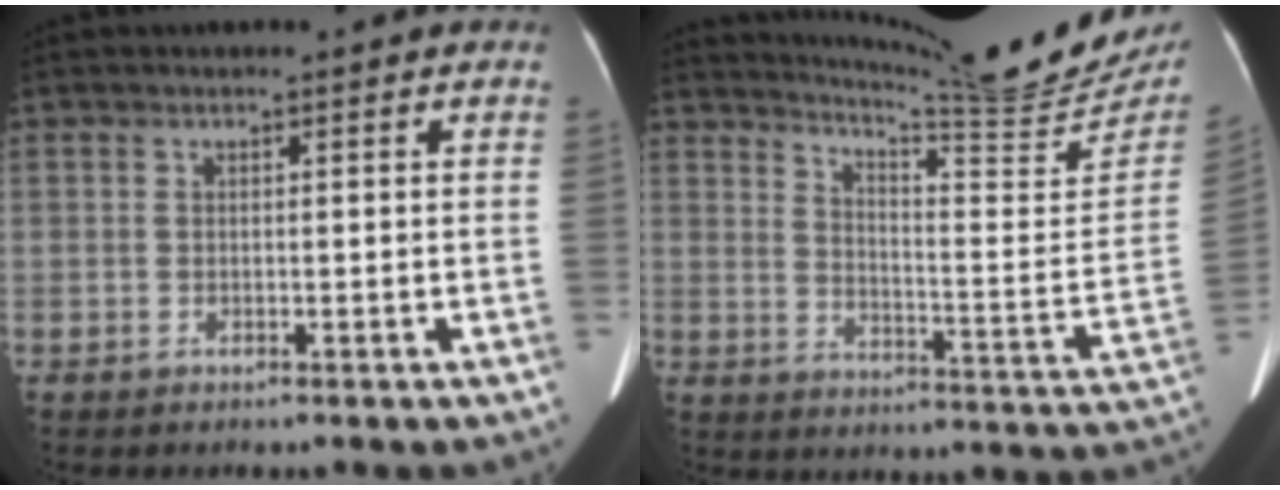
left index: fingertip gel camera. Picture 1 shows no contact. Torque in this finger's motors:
{"motor_torque": [0.23, -0.90, -0.04, 0.04]}